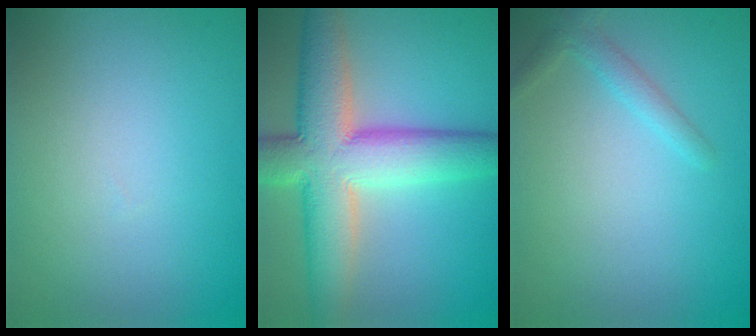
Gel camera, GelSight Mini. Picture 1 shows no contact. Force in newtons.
{"total": 10.1, "press": 10.1, "slide": 0.7}
{"total": 1.6, "press": 1.6, "slide": 0.1}